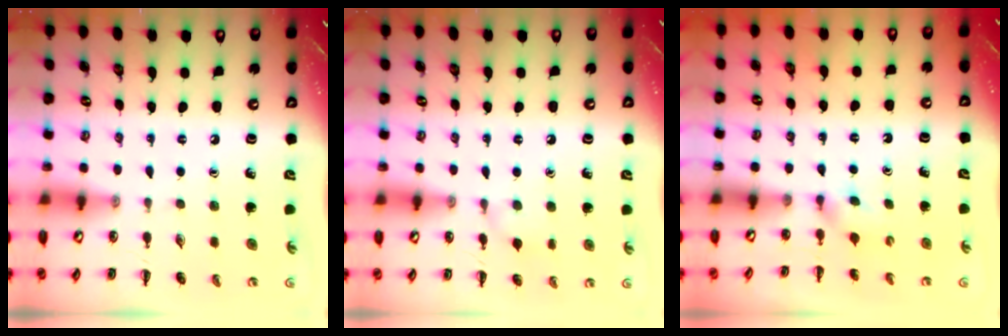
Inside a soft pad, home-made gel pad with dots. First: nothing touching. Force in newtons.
{"total": 6.7, "press": 6.3, "slide": 2.3}
{"total": 2.4, "press": 2.3, "slide": 0.9}